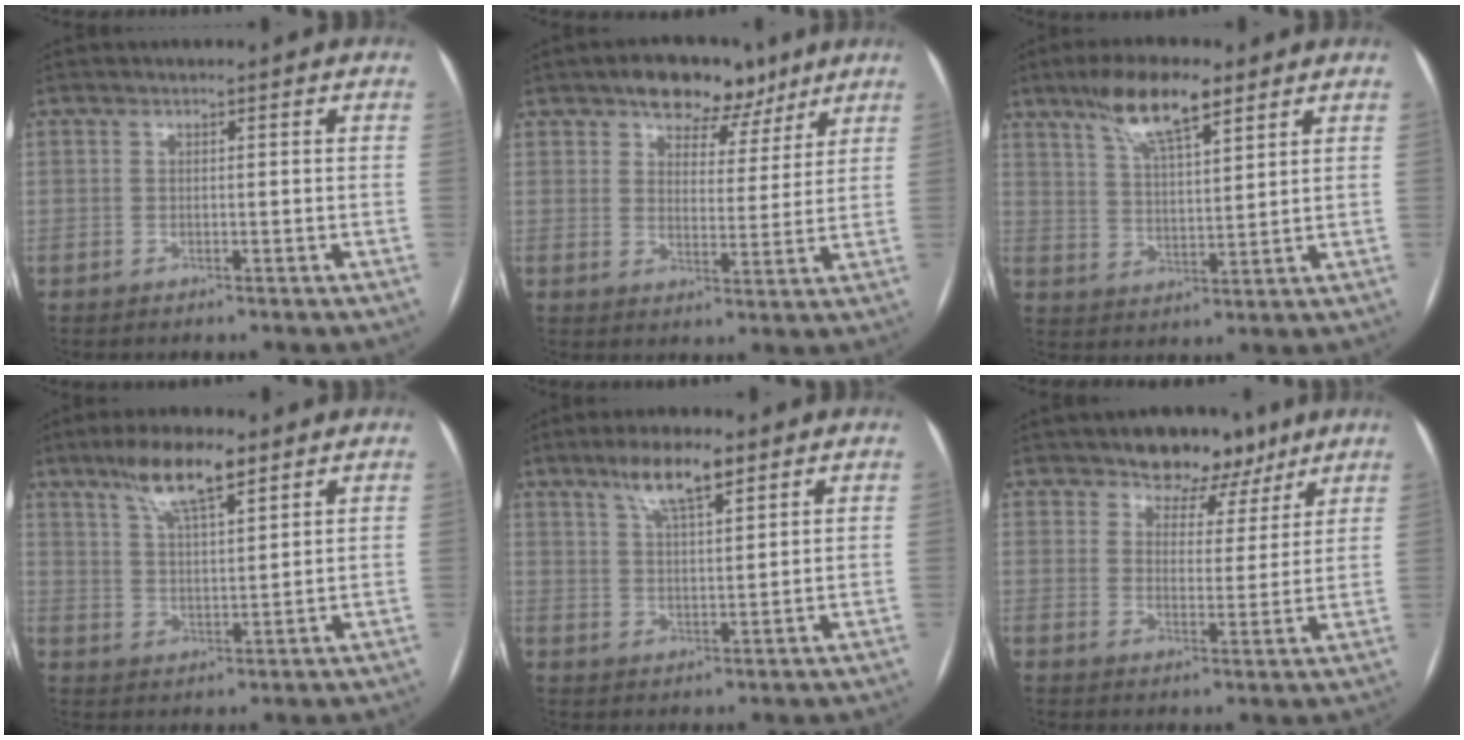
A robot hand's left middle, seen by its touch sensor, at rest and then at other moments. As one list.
[{"total": 8.5, "force": [6.1, 4.8, 3.7], "torque": [-0.042, 0.015, 0.089]}, {"total": 10.0, "force": [6.7, 2.2, 7.0], "torque": [-0.136, 0.011, 0.122]}, {"total": 8.9, "force": [6.0, 1.9, 6.3], "torque": [-0.123, 0.010, 0.109]}, {"total": 7.2, "force": [4.8, 1.5, 5.2], "torque": [-0.103, 0.007, 0.086]}, {"total": 7.9, "force": [6.0, 4.6, 2.3], "torque": [-0.019, 0.002, 0.086]}]